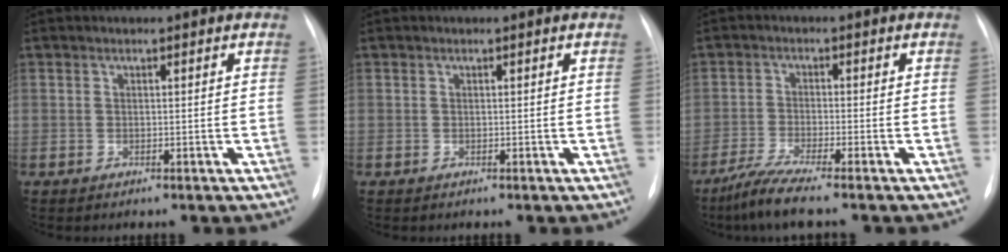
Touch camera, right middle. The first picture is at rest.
{"total": 0.0}
{"total": 5.5, "force": [-4.3, -0.7, 3.3], "torque": [-0.072, -0.022, -0.087]}